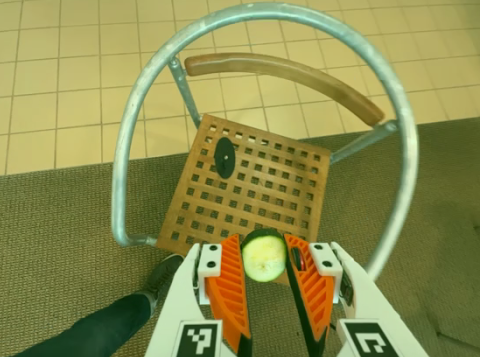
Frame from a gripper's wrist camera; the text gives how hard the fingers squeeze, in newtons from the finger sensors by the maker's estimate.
{"total": 5.7, "left": 5.4, "right": 6.1}